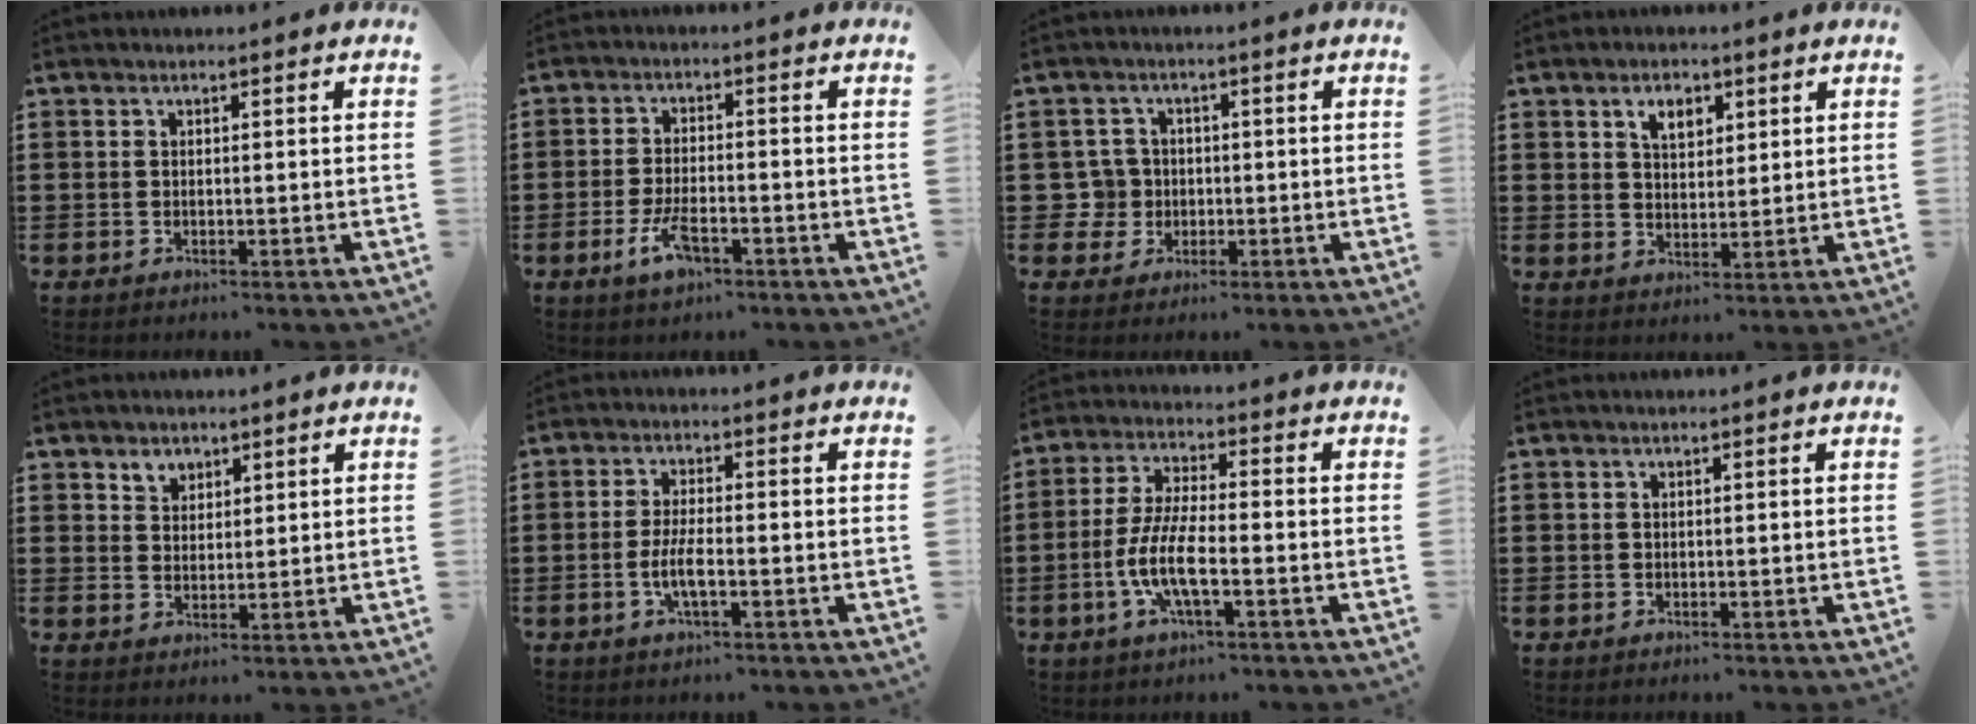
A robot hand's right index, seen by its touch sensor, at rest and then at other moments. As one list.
[{"total": 5.3, "force": [-2.4, 2.1, 4.3], "torque": [-0.097, -0.004, -0.049]}, {"total": 4.4, "force": [-0.5, 4.2, 1.1], "torque": [-0.046, 0.008, -0.013]}, {"total": 3.8, "force": [2.1, 2.4, 2.1], "torque": [-0.044, 0.007, 0.034]}, {"total": 3.0, "force": [2.1, 2.1, 0.2], "torque": [-0.015, 0.009, 0.039]}, {"total": 4.2, "force": [-1.5, 0.9, 3.8], "torque": [-0.078, -0.002, -0.031]}, {"total": 7.9, "force": [-2.9, 1.8, 7.1], "torque": [-0.158, -0.012, -0.059]}, {"total": 0.0}]